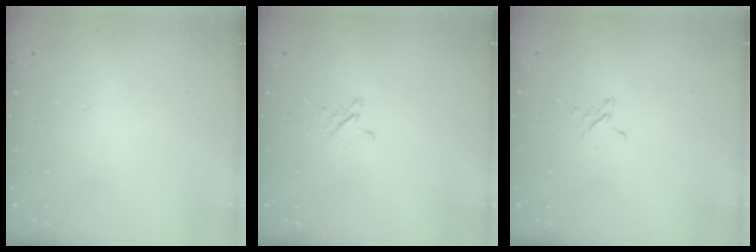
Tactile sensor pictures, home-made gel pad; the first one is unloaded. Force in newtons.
{"total": 2.4, "press": 2.4, "slide": 0.2}
{"total": 2.4, "press": 2.4, "slide": 0.2}